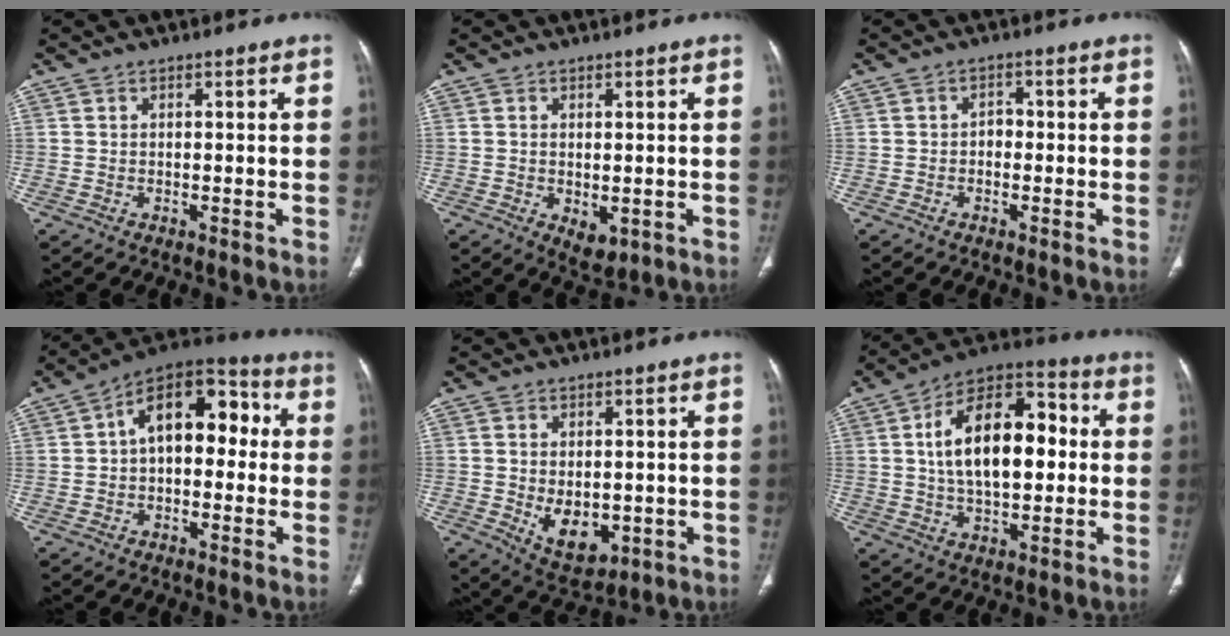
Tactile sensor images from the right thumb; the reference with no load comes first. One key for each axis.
{"total": 3.8, "fx": -0.7, "fy": 2.3, "fz": 2.9, "tx": -0.038, "ty": -0.008, "tz": 0.002}
{"total": 1.8, "fx": -0.5, "fy": 1.4, "fz": 1.1, "tx": -0.002, "ty": 0.009, "tz": -0.014}
{"total": 14.2, "fx": 1.4, "fy": 8.8, "fz": 11.0, "tx": -0.126, "ty": 0.049, "tz": 0.005}
{"total": 8.1, "fx": -1.0, "fy": 5.1, "fz": 6.2, "tx": -0.075, "ty": -0.014, "tz": 0.004}
{"total": 18.5, "fx": 2.0, "fy": 10.3, "fz": 15.3, "tx": -0.230, "ty": 0.027, "tz": 0.027}